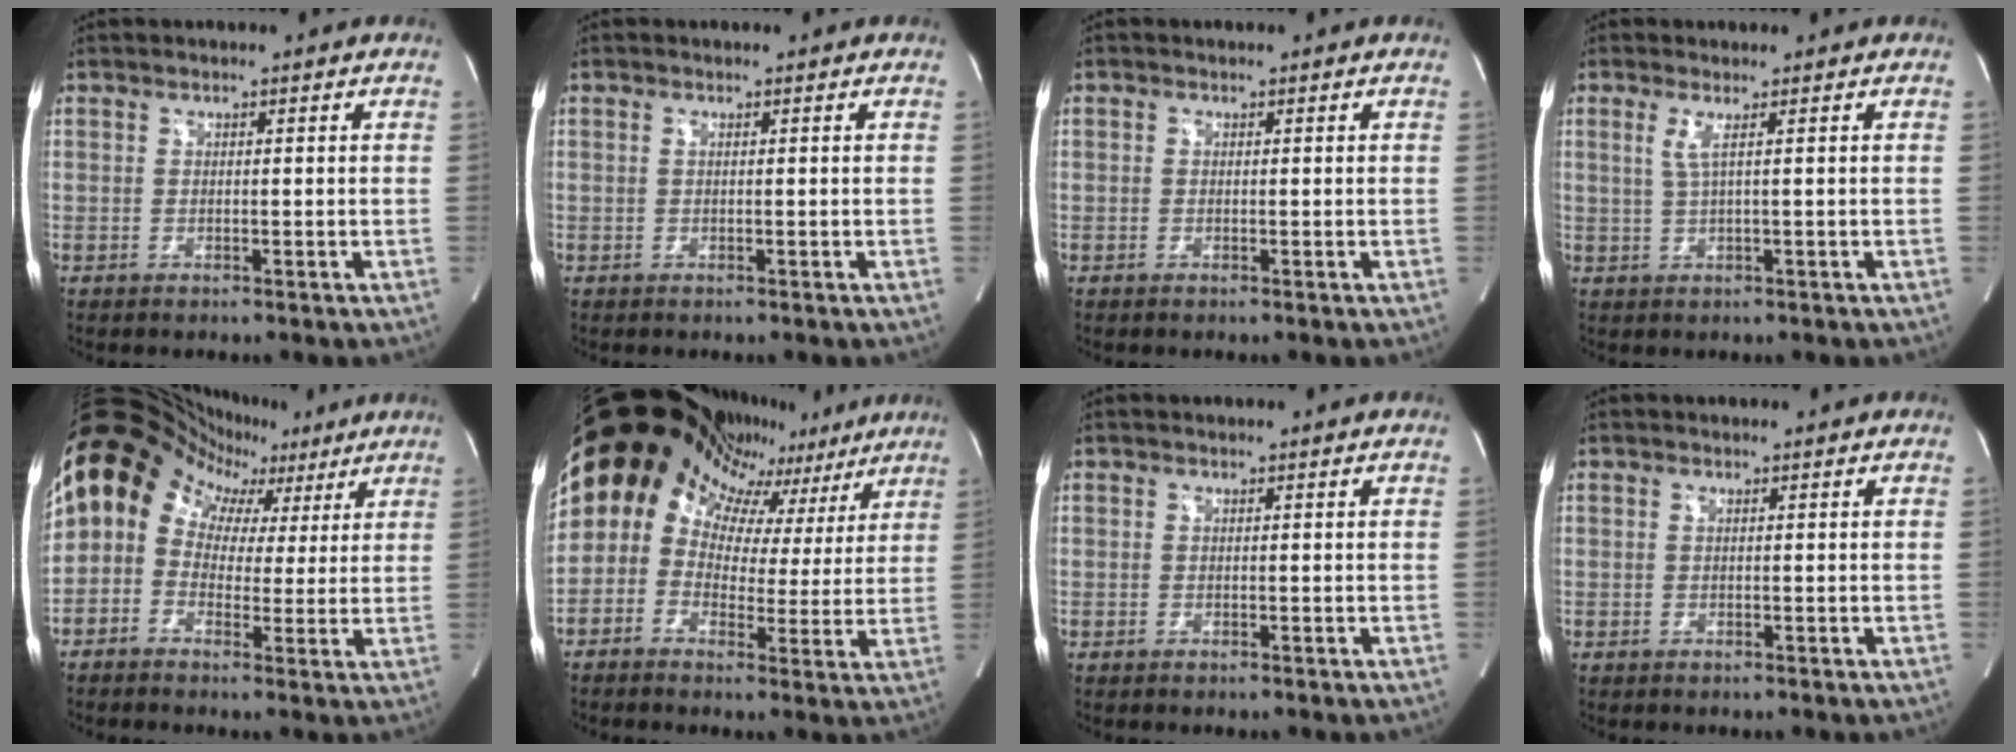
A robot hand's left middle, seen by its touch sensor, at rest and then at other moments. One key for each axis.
{"total": 0.0}
{"total": 0.0}
{"total": 2.1, "fx": 0.8, "fy": -0.5, "fz": 1.9, "tx": -0.047, "ty": -0.002, "tz": 0.020}
{"total": 15.2, "fx": 5.1, "fy": 12.9, "fz": 6.2, "tx": -0.129, "ty": 0.090, "tz": 0.072}
{"total": 20.6, "fx": 14.3, "fy": 12.7, "fz": 7.6, "tx": -0.144, "ty": 0.084, "tz": 0.179}
{"total": 0.0}
{"total": 0.0}